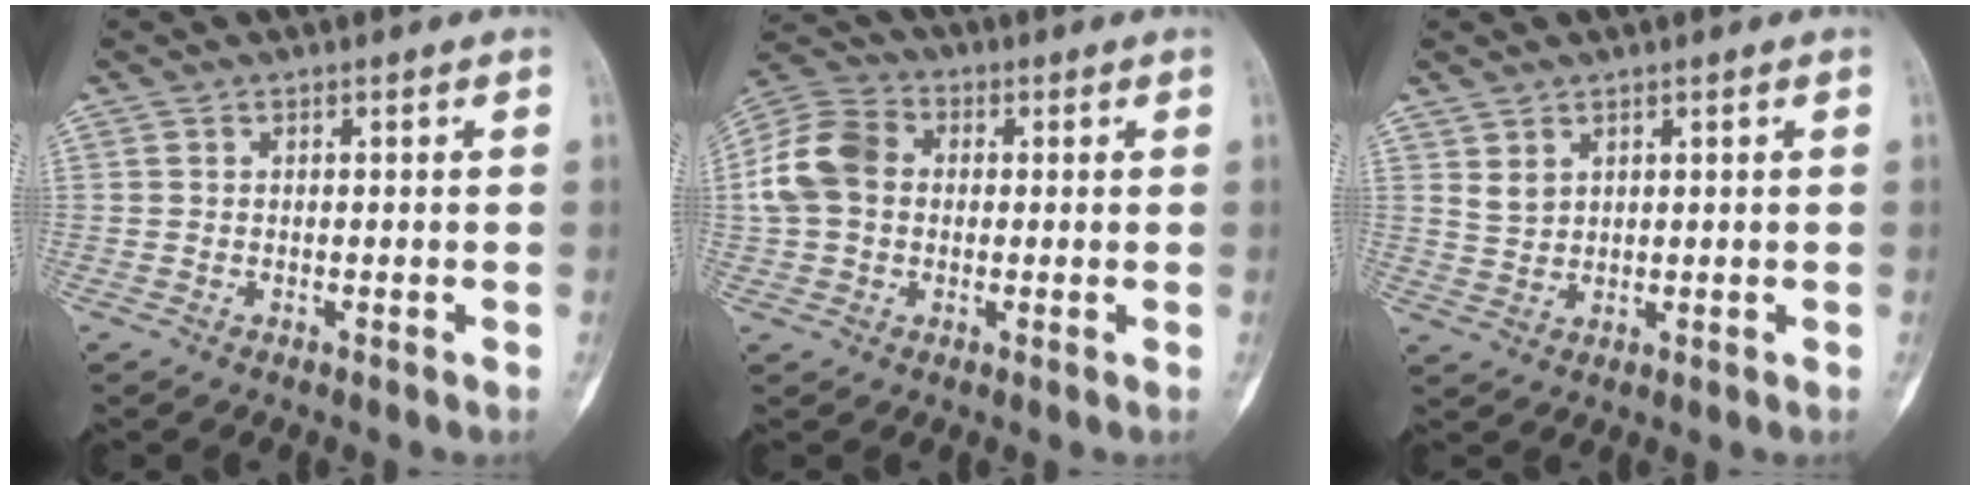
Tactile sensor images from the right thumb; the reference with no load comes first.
{"total": 10.7, "force": [0.7, 8.4, 6.7], "torque": [-0.129, 0.029, 0.004]}
{"total": 2.7, "force": [1.7, 1.7, 1.2], "torque": [-0.016, -0.014, 0.042]}